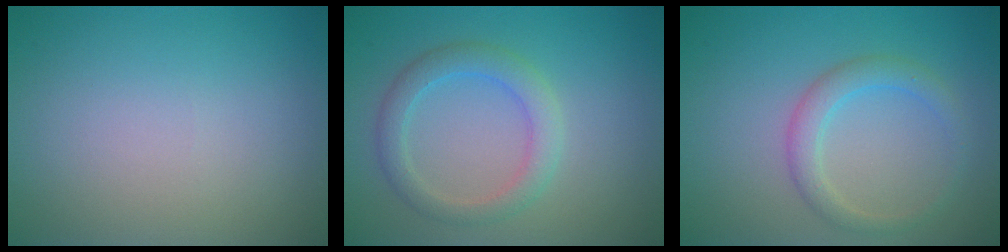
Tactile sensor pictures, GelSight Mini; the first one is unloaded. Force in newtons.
{"total": 3.0, "press": 3.0, "slide": 0.1}
{"total": 2.5, "press": 2.5, "slide": 0.0}